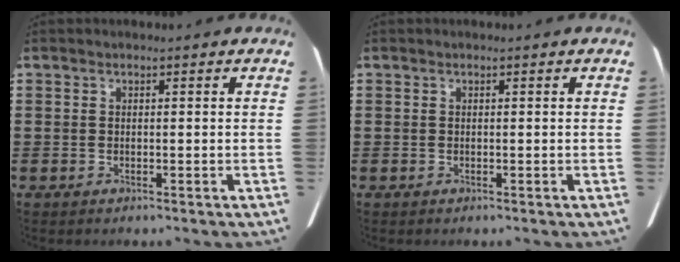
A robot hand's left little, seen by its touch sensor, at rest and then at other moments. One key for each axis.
{"total": 0.0}